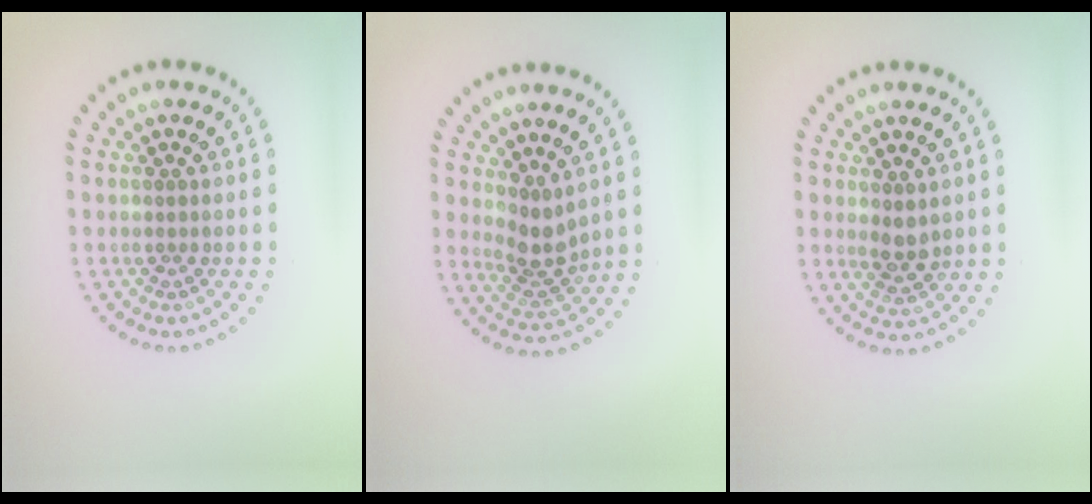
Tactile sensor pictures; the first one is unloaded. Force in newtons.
{"total": 2.7, "press": 2.0, "slide": 1.8}
{"total": 2.0, "press": 1.9, "slide": 0.6}